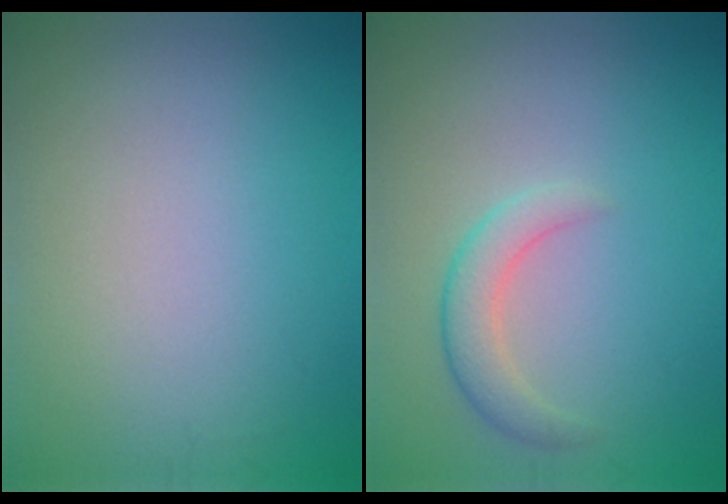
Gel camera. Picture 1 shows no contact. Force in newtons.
{"total": 2.5, "press": 2.5, "slide": 0.2}